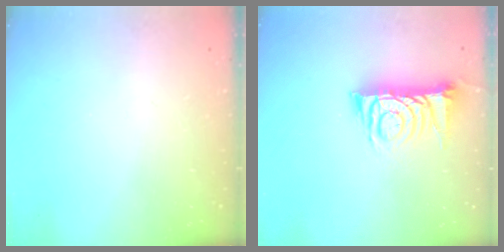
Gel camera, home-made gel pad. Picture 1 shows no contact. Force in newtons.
{"total": 10.3, "press": 10.3, "slide": 1.0}